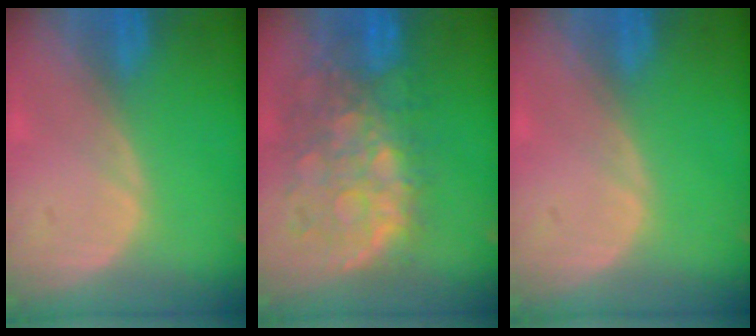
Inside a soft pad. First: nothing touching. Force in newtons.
{"total": 11.4, "press": 9.9, "slide": 5.7}
{"total": 0.0}